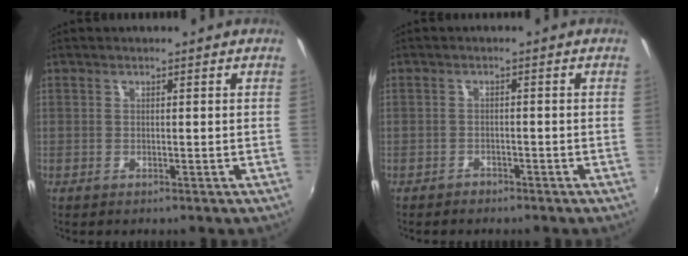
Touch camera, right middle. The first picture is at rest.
{"total": 1.4, "force": [-1.4, -0.1, -0.1], "torque": [0.000, -0.004, -0.024]}